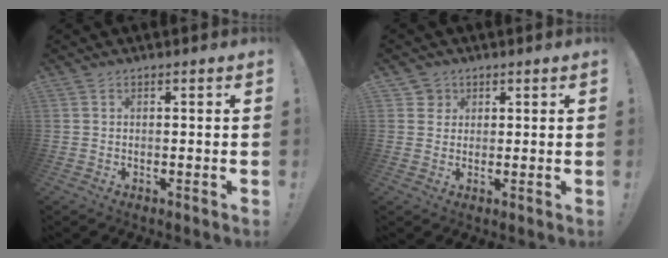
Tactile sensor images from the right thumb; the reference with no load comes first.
{"total": 3.2, "force": [1.5, 2.8, 0.5], "torque": [-0.012, -0.002, 0.027]}